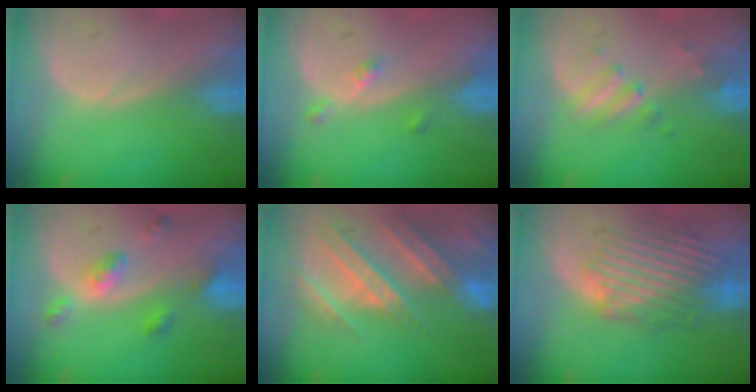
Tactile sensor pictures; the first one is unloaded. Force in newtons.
{"total": 2.4, "press": 2.0, "slide": 1.3}
{"total": 3.2, "press": 3.2, "slide": 0.4}
{"total": 5.3, "press": 4.7, "slide": 2.4}
{"total": 10.5, "press": 9.6, "slide": 4.2}
{"total": 8.6, "press": 8.2, "slide": 2.6}